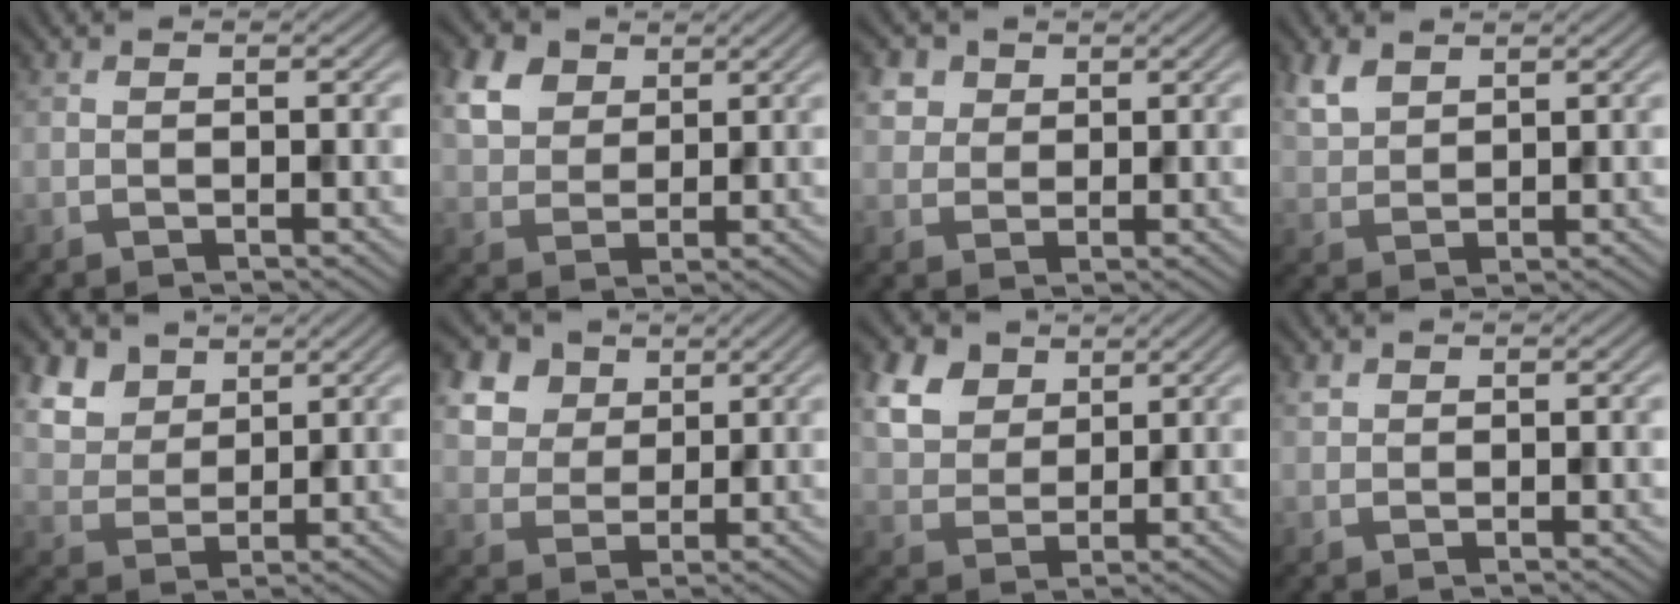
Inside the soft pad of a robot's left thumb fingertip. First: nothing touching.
{"total": 6.3, "force": [3.2, 4.4, 3.2], "torque": [-0.091, 0.007, 0.061]}
{"total": 4.1, "force": [2.1, 3.2, 1.6], "torque": [-0.054, -0.003, 0.046]}
{"total": 4.1, "force": [2.7, 2.2, 2.3], "torque": [-0.063, 0.003, 0.061]}
{"total": 6.8, "force": [4.3, 4.3, 3.2], "torque": [-0.096, -0.009, 0.094]}
{"total": 10.2, "force": [5.4, 7.2, 4.8], "torque": [-0.173, 0.011, 0.113]}
{"total": 7.6, "force": [4.1, 5.1, 4.0], "torque": [-0.128, 0.005, 0.082]}
{"total": 1.0, "force": [0.7, 0.7, 0.3], "torque": [-0.006, 0.001, 0.015]}